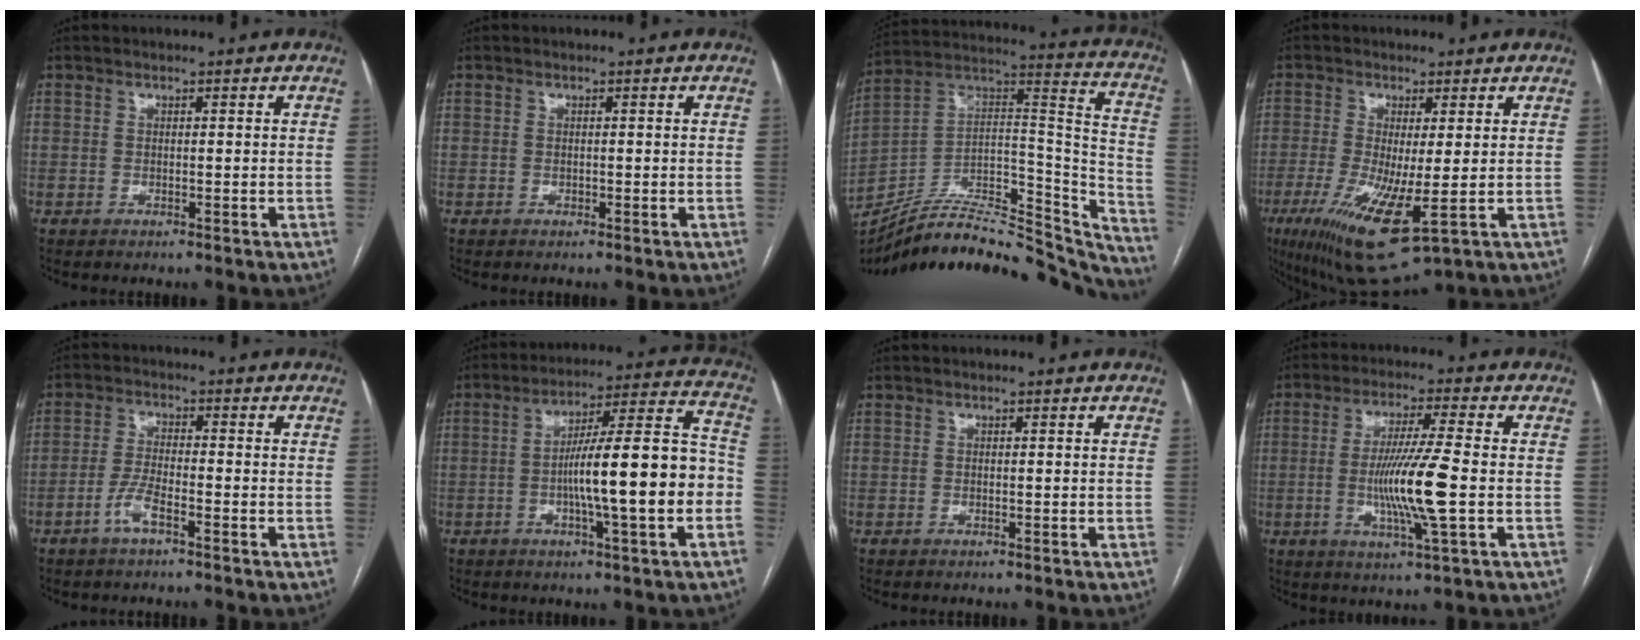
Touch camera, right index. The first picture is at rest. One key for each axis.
{"total": 0.0}
{"total": 33.4, "fx": -29.9, "fy": 8.8, "fz": 11.9, "tx": -0.149, "ty": 0.027, "tz": -0.430}
{"total": 12.4, "fx": -3.7, "fy": 2.3, "fz": 11.6, "tx": -0.217, "ty": -0.037, "tz": -0.050}
{"total": 4.1, "fx": -2.4, "fy": 0.7, "fz": 3.3, "tx": -0.070, "ty": 0.000, "tz": -0.049}
{"total": 16.4, "fx": -3.4, "fy": 0.9, "fz": 16.1, "tx": -0.248, "ty": 0.022, "tz": -0.054}
{"total": 0.0}
{"total": 10.7, "fx": -1.6, "fy": -0.4, "fz": 10.5, "tx": -0.203, "ty": -0.012, "tz": -0.032}